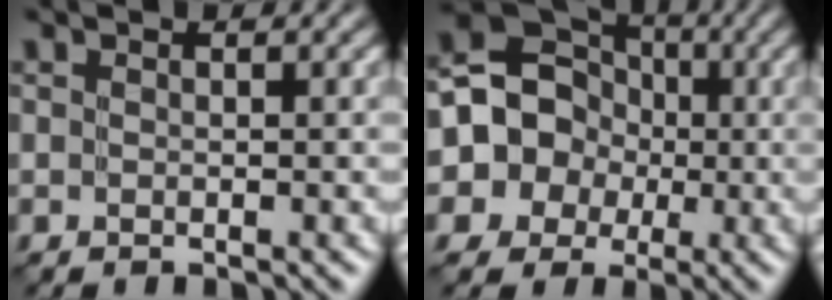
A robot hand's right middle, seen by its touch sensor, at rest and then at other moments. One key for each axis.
{"total": 9.7, "fx": -1.1, "fy": 9.0, "fz": 3.5, "tx": -0.060, "ty": 0.026, "tz": -0.042}